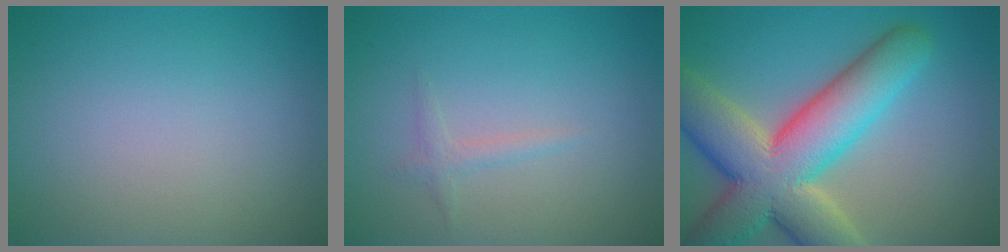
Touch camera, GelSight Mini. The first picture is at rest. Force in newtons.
{"total": 1.0, "press": 1.0, "slide": 0.0}
{"total": 12.4, "press": 12.3, "slide": 1.2}